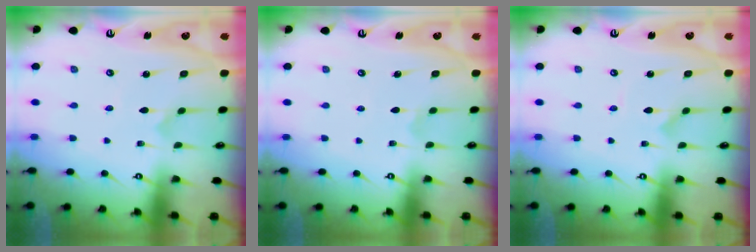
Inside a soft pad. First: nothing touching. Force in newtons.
{"total": 2.0, "press": 2.0, "slide": 0.2}
{"total": 0.0}